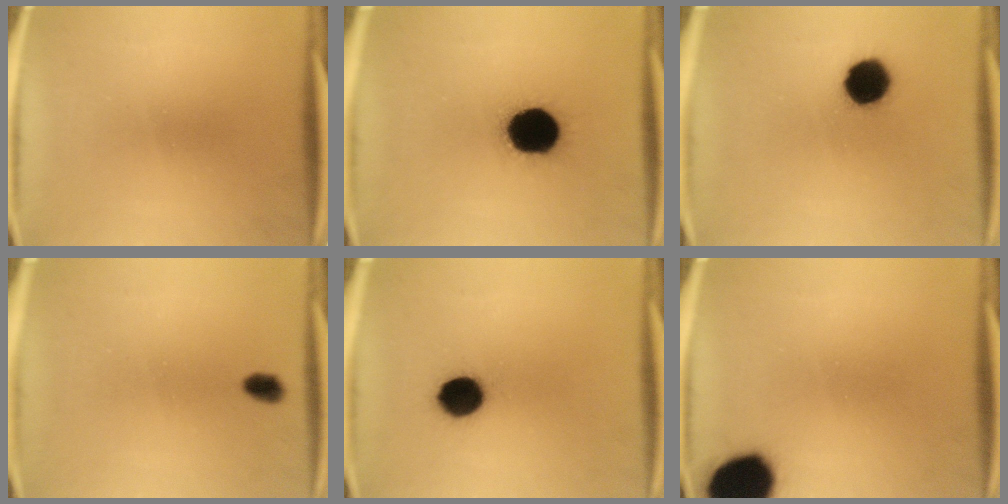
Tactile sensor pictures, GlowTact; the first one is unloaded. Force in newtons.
{"total": 18.6}
{"total": 10.3}
{"total": 2.7}
{"total": 9.1}
{"total": 17.0}